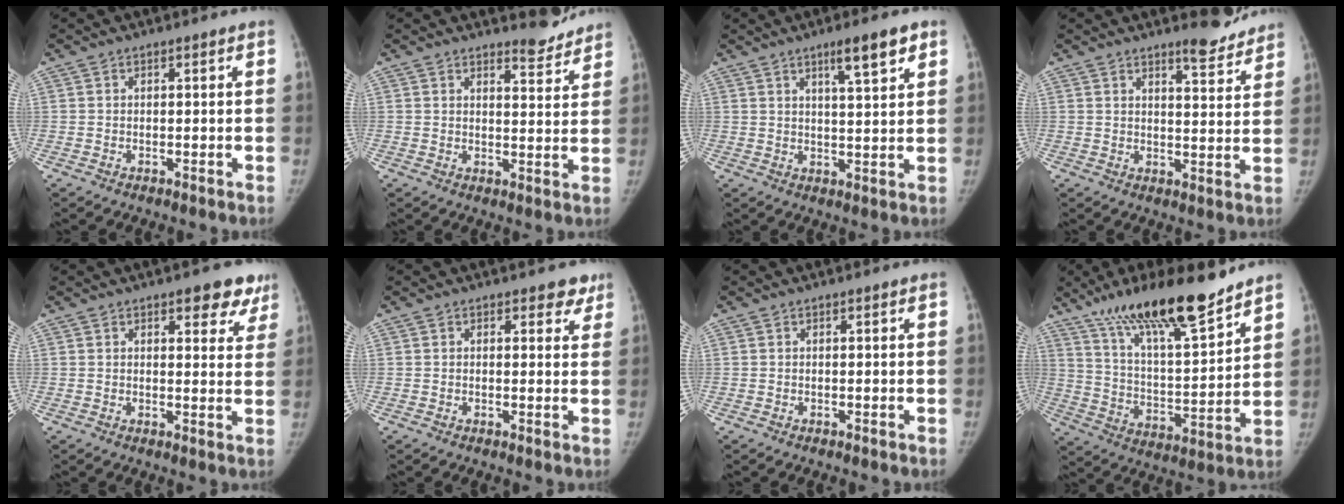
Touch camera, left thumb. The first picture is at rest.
{"total": 4.6, "force": [4.4, 0.9, 0.5], "torque": [0.008, -0.048, 0.059]}
{"total": 7.2, "force": [4.3, 1.1, 5.6], "torque": [-0.081, -0.021, 0.068]}
{"total": 6.3, "force": [5.5, 1.4, 2.7], "torque": [-0.019, -0.048, 0.076]}
{"total": 7.2, "force": [4.6, 3.3, 4.3], "torque": [-0.008, -0.019, 0.051]}
{"total": 3.1, "force": [2.2, 1.9, 1.2], "torque": [0.023, -0.009, 0.020]}
{"total": 0.0}
{"total": 20.9, "force": [15.4, 4.2, 13.4], "torque": [-0.201, -0.074, 0.271]}